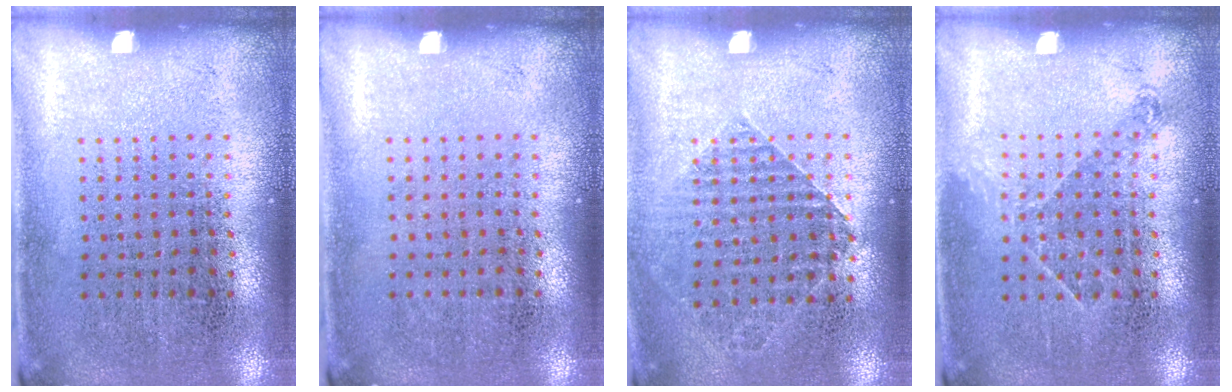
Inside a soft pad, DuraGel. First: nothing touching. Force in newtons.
{"total": 0.0}
{"total": 1.0, "press": 1.0, "slide": 0.2}
{"total": 1.0, "press": 0.8, "slide": 0.6}